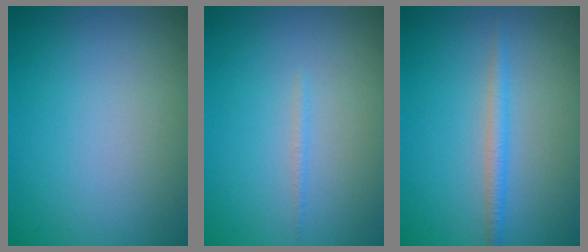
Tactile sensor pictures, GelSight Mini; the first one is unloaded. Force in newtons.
{"total": 0.6, "press": 0.6, "slide": 0.1}
{"total": 1.7, "press": 1.7, "slide": 0.1}